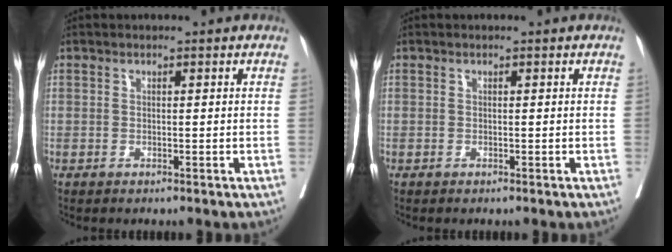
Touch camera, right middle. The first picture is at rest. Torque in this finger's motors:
{"motor_torque": [0.02, -0.10, -0.13, -0.18]}